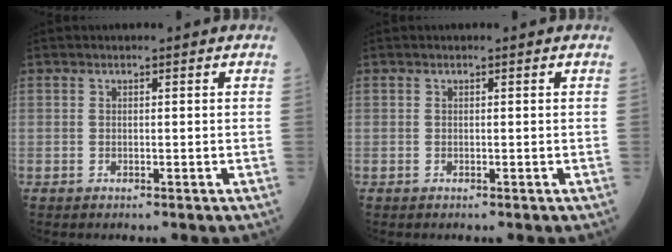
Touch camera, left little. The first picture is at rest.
{"total": 0.0}